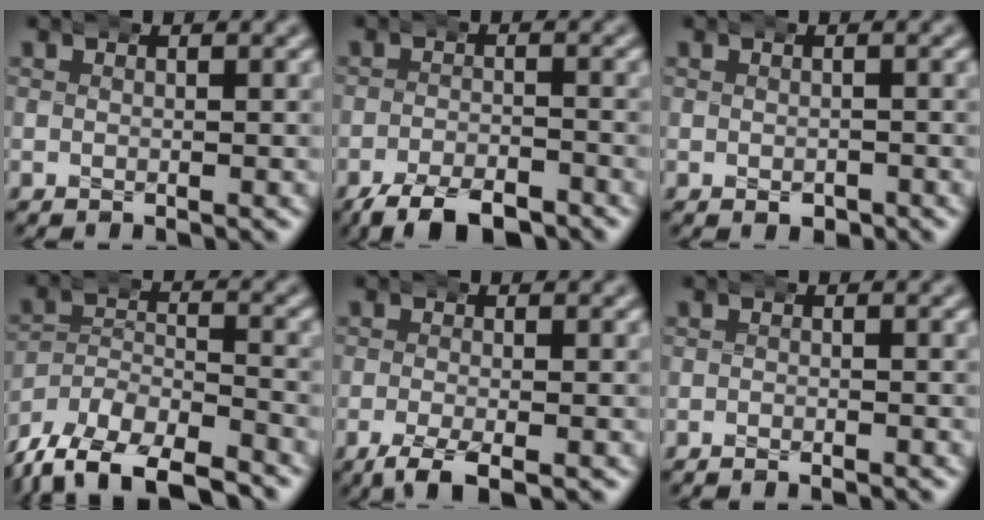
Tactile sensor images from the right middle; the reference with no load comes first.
{"total": 5.7, "force": [-4.9, 1.7, 2.4], "torque": [-0.024, -0.011, -0.078]}
{"total": 1.2, "force": [-0.7, 0.9, 0.5], "torque": [-0.001, -0.008, -0.006]}
{"total": 9.9, "force": [-7.3, 5.6, 3.7], "torque": [-0.064, -0.029, -0.125]}
{"total": 3.4, "force": [-2.4, 0.8, 2.3], "torque": [-0.039, -0.010, -0.034]}
{"total": 1.3, "force": [-1.2, -0.1, 0.3], "torque": [0.001, 0.000, -0.022]}